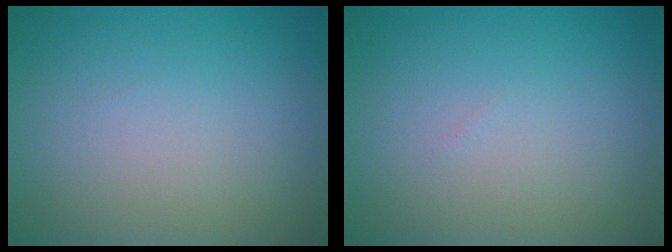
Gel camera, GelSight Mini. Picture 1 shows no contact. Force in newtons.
{"total": 0.0}